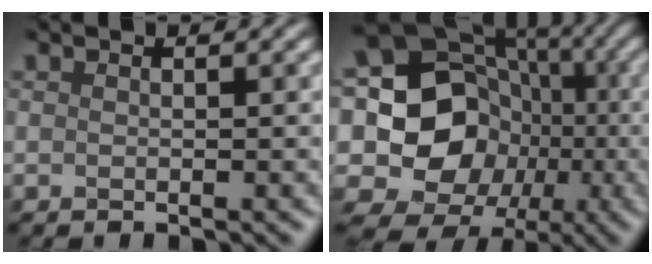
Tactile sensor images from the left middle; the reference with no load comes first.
{"total": 16.0, "force": [-0.8, 14.4, 7.0], "torque": [-0.149, 0.003, -0.003]}